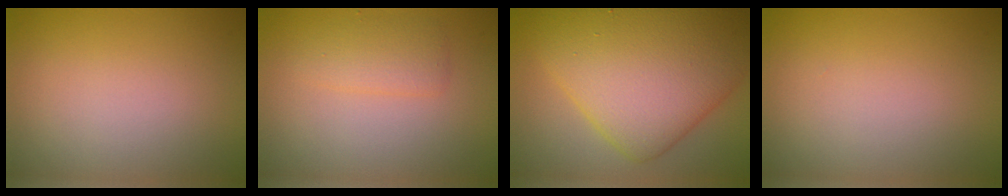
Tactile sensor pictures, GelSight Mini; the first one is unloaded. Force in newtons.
{"total": 1.9, "press": 1.9, "slide": 0.1}
{"total": 11.2, "press": 11.2, "slide": 0.2}
{"total": 0.0}